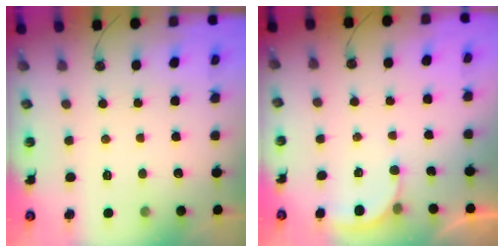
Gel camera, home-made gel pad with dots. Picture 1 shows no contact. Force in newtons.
{"total": 2.0, "press": 2.0, "slide": 0.1}